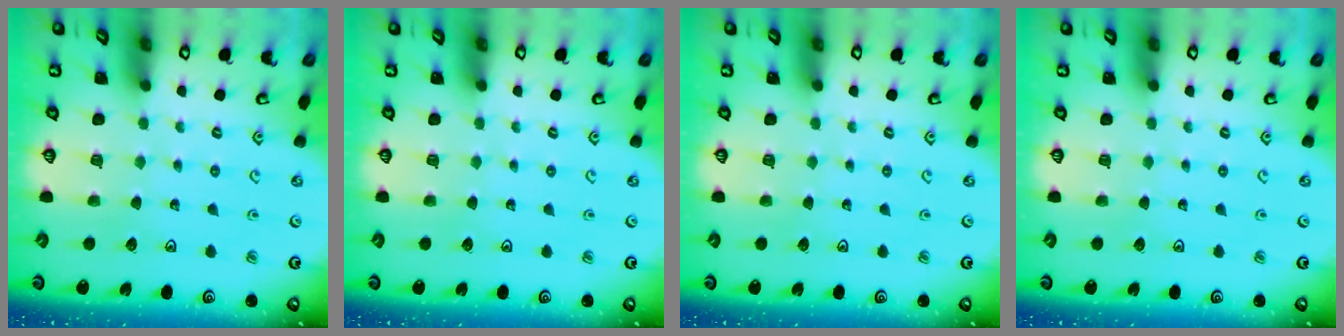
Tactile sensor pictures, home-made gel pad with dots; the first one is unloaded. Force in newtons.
{"total": 0.0}
{"total": 0.0}
{"total": 0.0}